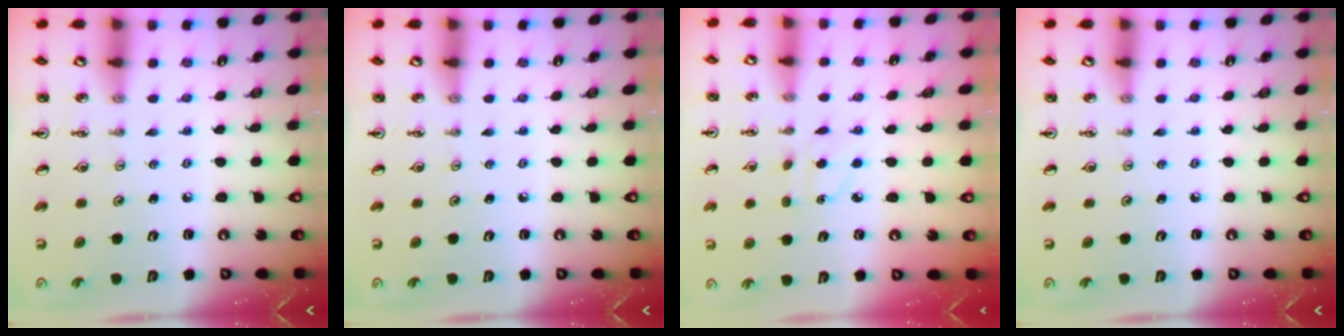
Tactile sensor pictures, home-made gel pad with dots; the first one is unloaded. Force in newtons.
{"total": 0.0}
{"total": 3.6, "press": 3.6, "slide": 0.5}
{"total": 0.0}